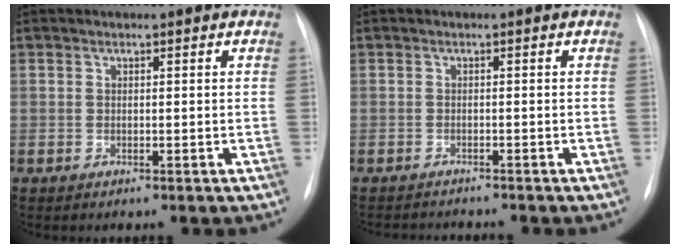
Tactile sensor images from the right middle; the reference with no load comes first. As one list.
[{"total": 3.2, "force": [-3.2, -0.1, 0.4], "torque": [0.000, -0.011, -0.043]}]